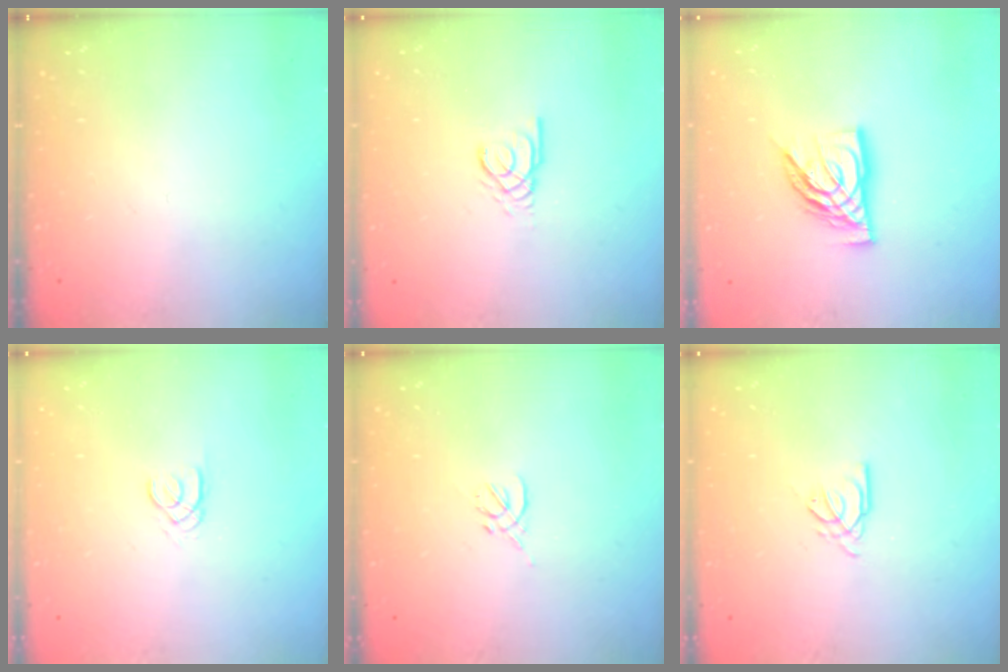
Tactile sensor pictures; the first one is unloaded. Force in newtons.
{"total": 2.4, "press": 2.4, "slide": 0.4}
{"total": 11.3, "press": 11.2, "slide": 1.4}
{"total": 1.7, "press": 1.7, "slide": 0.2}
{"total": 0.0}
{"total": 0.9, "press": 0.8, "slide": 0.2}